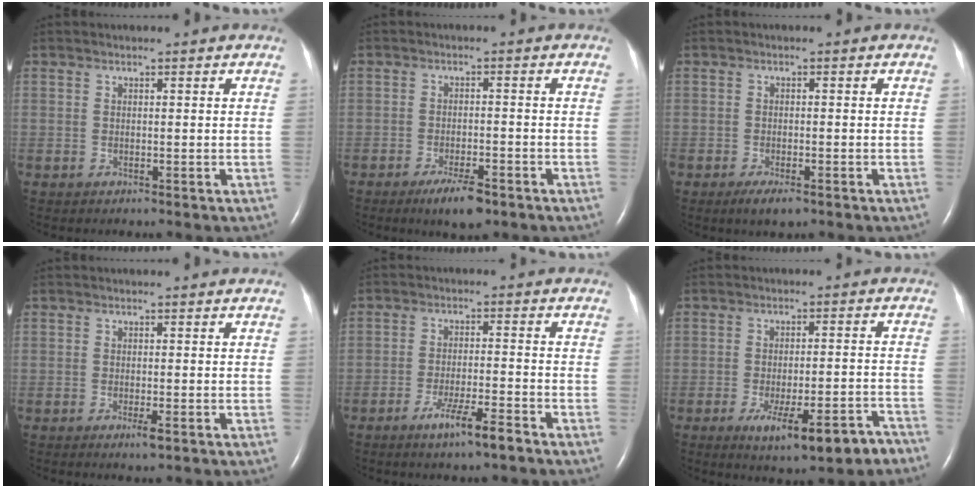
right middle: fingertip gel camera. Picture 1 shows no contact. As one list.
[{"total": 5.1, "force": [-3.4, 1.1, 3.6], "torque": [-0.070, -0.007, -0.052]}, {"total": 3.0, "force": [-1.9, 0.9, 2.2], "torque": [-0.041, -0.003, -0.030]}, {"total": 1.3, "force": [-0.6, 0.1, 1.1], "torque": [-0.021, -0.004, -0.009]}, {"total": 5.9, "force": [-4.0, 0.1, 4.4], "torque": [-0.084, -0.009, -0.070]}, {"total": 10.2, "force": [-6.7, 2.0, 7.5], "torque": [-0.108, -0.005, -0.091]}]